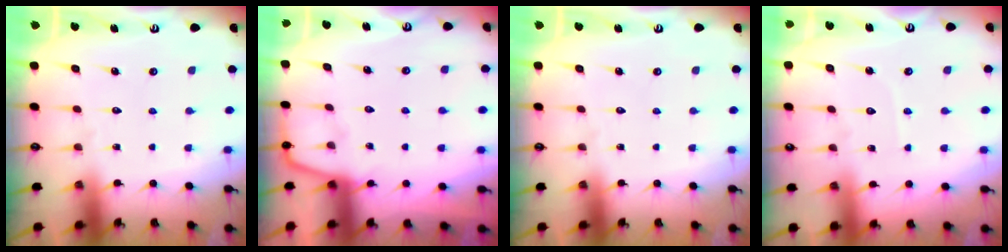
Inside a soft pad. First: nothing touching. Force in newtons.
{"total": 3.0, "press": 3.0, "slide": 0.3}
{"total": 0.0}
{"total": 2.9, "press": 2.9, "slide": 0.4}